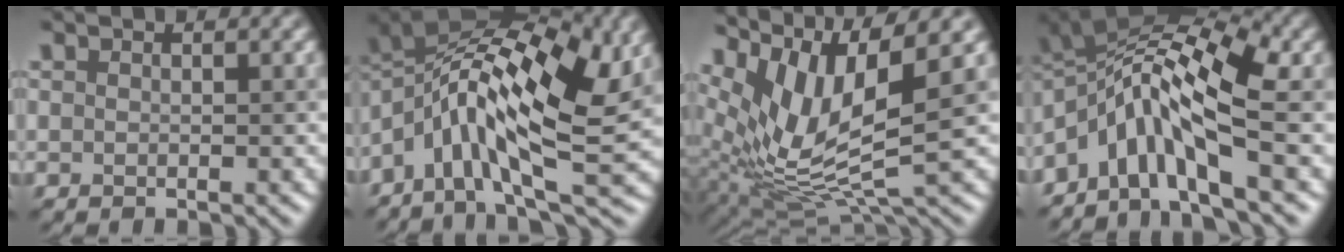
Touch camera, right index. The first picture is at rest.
{"total": 13.8, "force": [1.3, 5.8, 12.4], "torque": [-0.224, 0.019, 0.024]}
{"total": 9.8, "force": [4.1, 2.9, 8.4], "torque": [-0.181, 0.004, 0.085]}
{"total": 10.1, "force": [-1.5, 3.9, 9.1], "torque": [-0.153, 0.027, -0.039]}